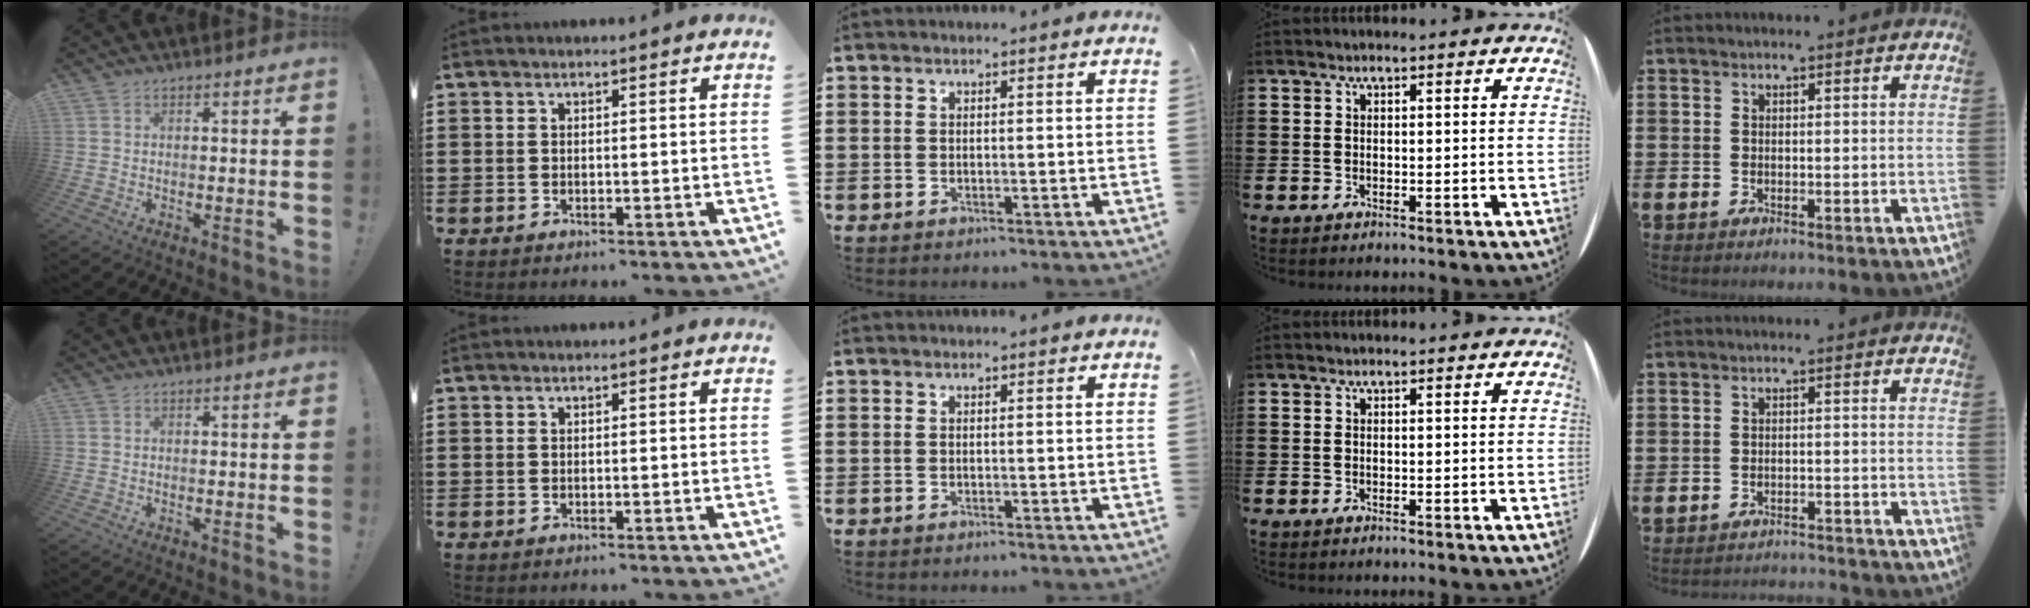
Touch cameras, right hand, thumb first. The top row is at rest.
{"little": {"total": 1.9, "force": [-1.9, -0.1, -0.2], "torque": [-0.002, 0.003, -0.042]}}